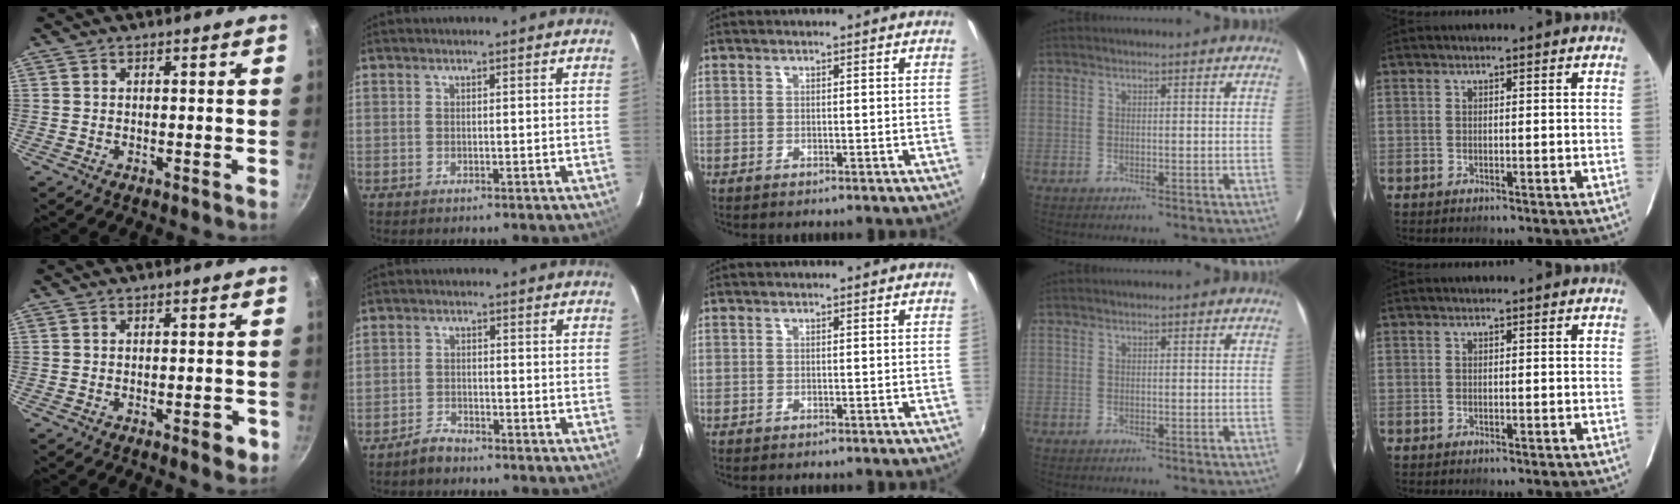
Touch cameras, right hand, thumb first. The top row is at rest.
{"thumb": {"total": 3.7, "force": [-1.6, 1.4, 3.0], "torque": [-0.029, 0.010, -0.017]}, "index": {"total": 2.9, "force": [-2.6, 1.3, 0.5], "torque": [-0.018, 0.008, -0.046]}}